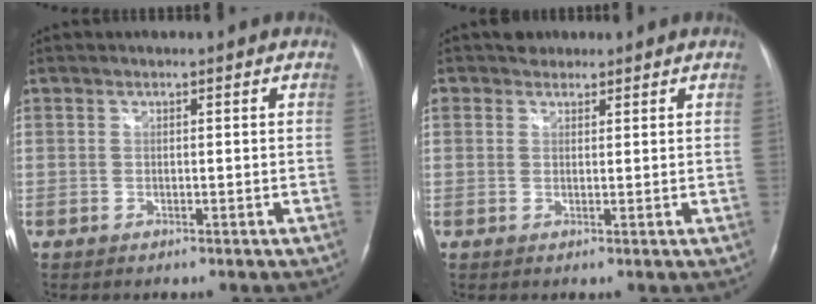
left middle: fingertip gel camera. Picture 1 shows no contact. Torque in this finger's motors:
{"motor_torque": [0.06, -0.04, -0.06, 0.01]}